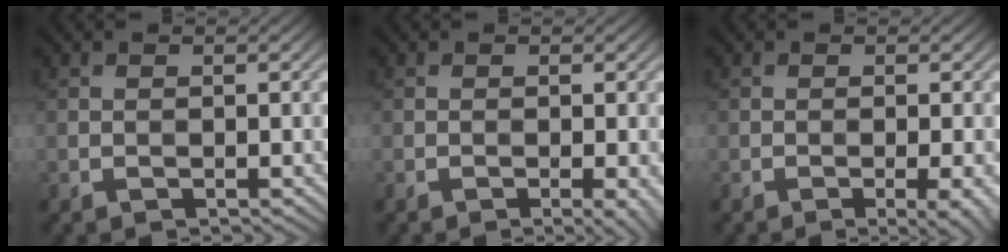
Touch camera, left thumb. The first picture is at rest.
{"total": 1.9, "force": [-0.7, 0.3, 1.7], "torque": [-0.024, -0.001, -0.011]}
{"total": 3.6, "force": [-1.4, 0.8, 3.2], "torque": [-0.042, 0.001, -0.019]}